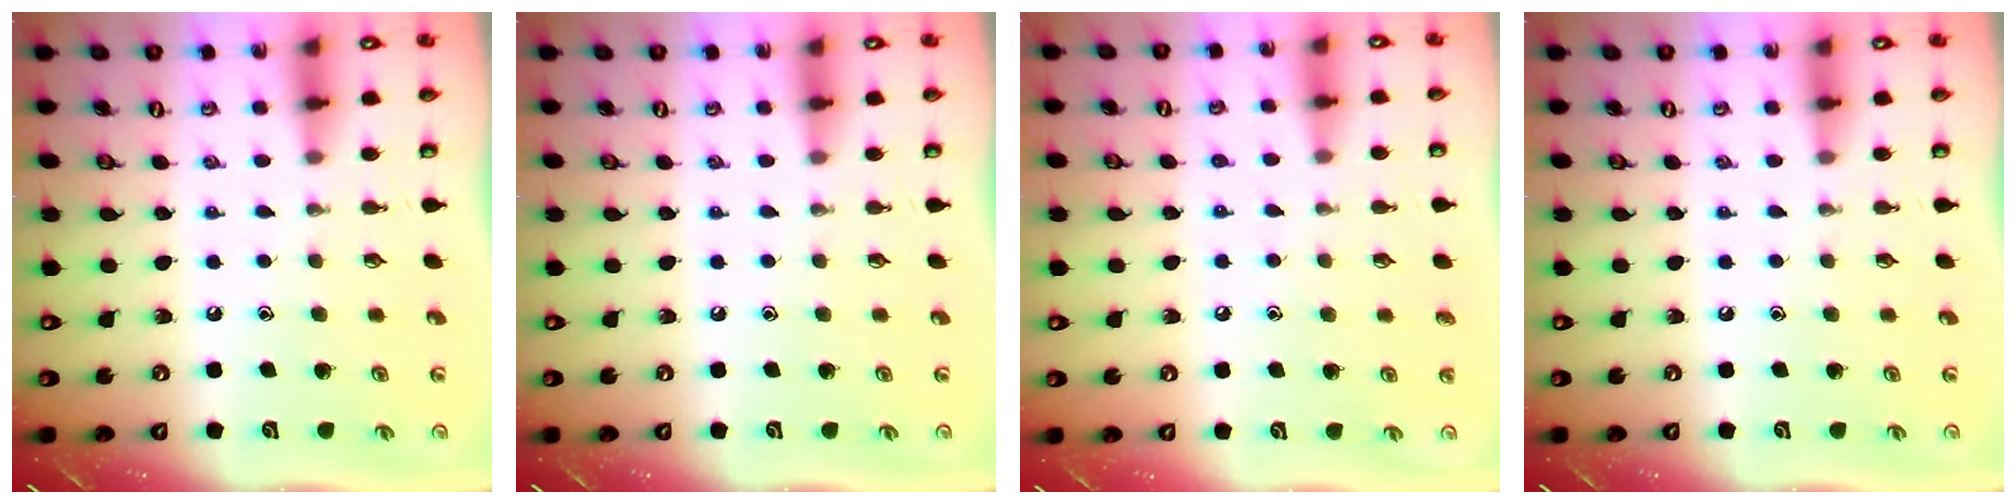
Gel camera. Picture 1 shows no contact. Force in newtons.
{"total": 0.0}
{"total": 3.5, "press": 3.5, "slide": 0.4}
{"total": 0.0}